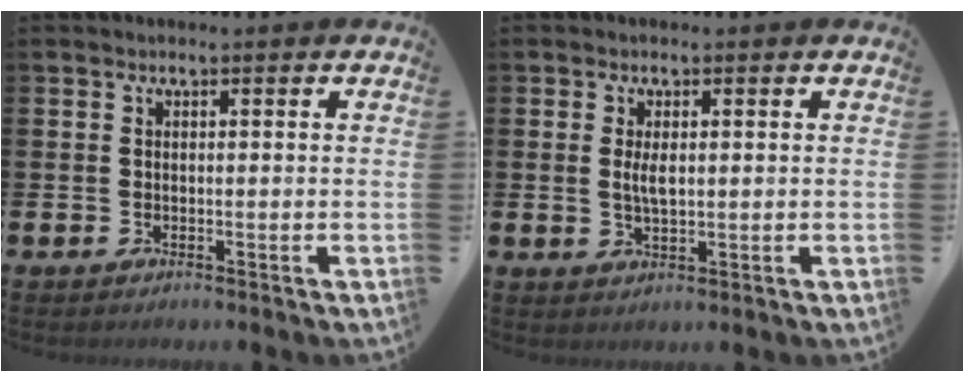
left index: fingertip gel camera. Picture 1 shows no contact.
{"total": 2.7, "force": [0.4, 1.0, 2.5], "torque": [-0.040, -0.001, 0.002]}